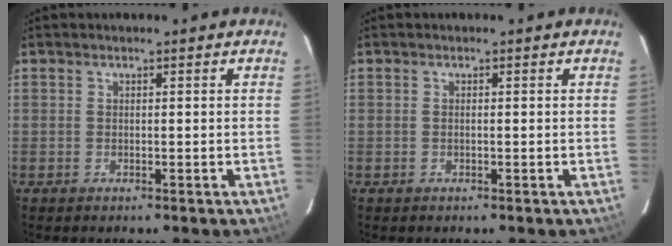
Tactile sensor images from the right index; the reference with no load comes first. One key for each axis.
{"total": 0.0}